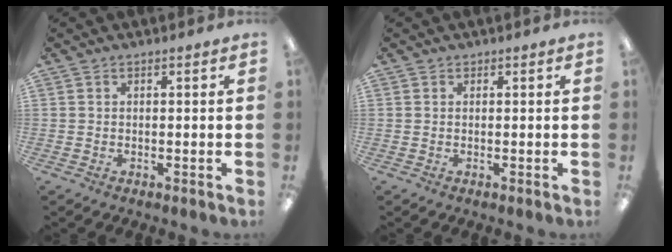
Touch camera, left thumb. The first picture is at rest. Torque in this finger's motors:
{"motor_torque": [0.01, 0.01, -0.17, -0.09, 0.00]}